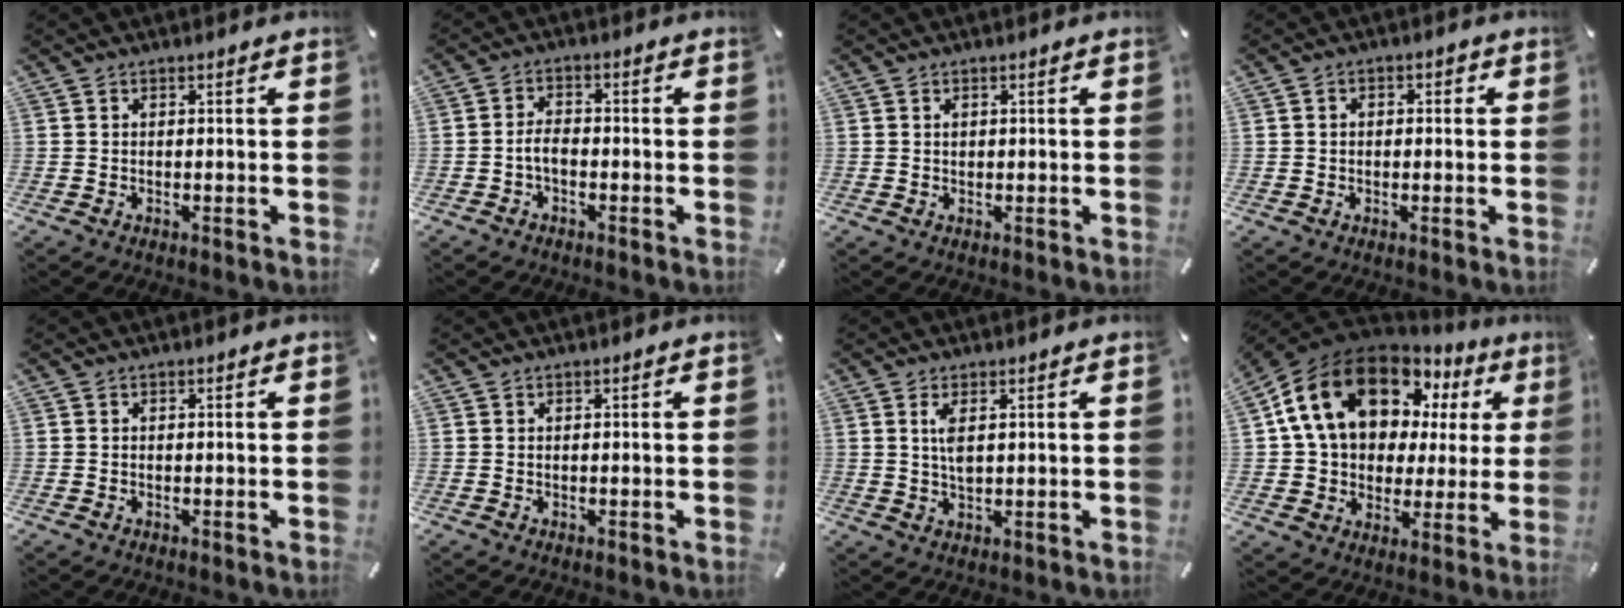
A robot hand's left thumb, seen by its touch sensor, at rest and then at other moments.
{"total": 3.5, "force": [-1.4, 1.9, 2.6], "torque": [-0.052, 0.008, -0.028]}
{"total": 0.8, "force": [0.1, 0.6, 0.5], "torque": [-0.011, 0.001, 0.002]}
{"total": 2.0, "force": [-0.6, 1.6, 1.0], "torque": [-0.019, 0.011, -0.014]}
{"total": 0.0}
{"total": 0.0}
{"total": 3.7, "force": [1.0, 1.4, 3.2], "torque": [-0.068, -0.002, 0.011]}
{"total": 20.0, "force": [8.5, 14.0, 11.4], "torque": [-0.220, -0.032, 0.156]}